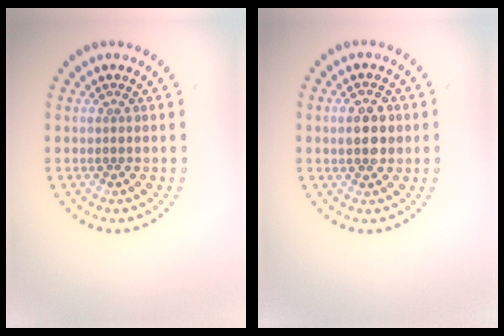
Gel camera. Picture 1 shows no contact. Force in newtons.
{"total": 3.4, "press": 3.4, "slide": 0.2}